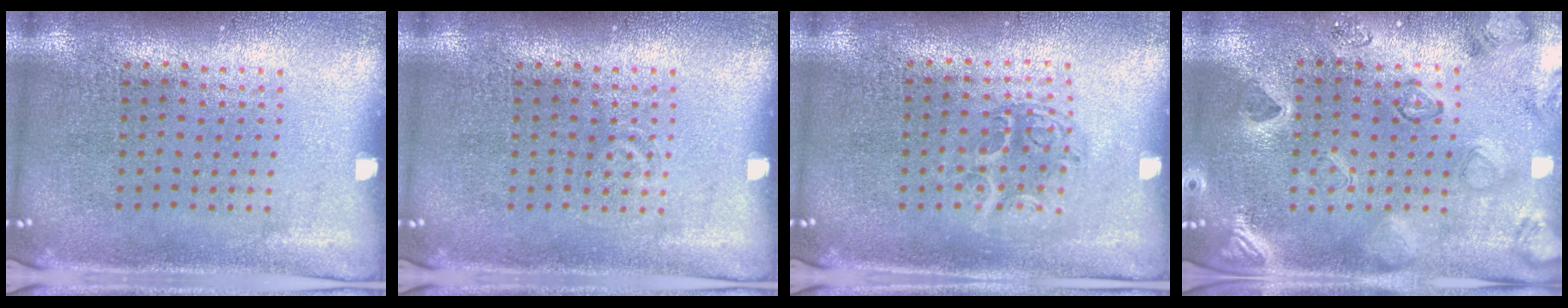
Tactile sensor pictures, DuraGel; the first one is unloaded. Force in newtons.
{"total": 0.7, "press": 0.7, "slide": 0.2}
{"total": 1.2, "press": 1.1, "slide": 0.6}
{"total": 2.3, "press": 2.1, "slide": 1.0}